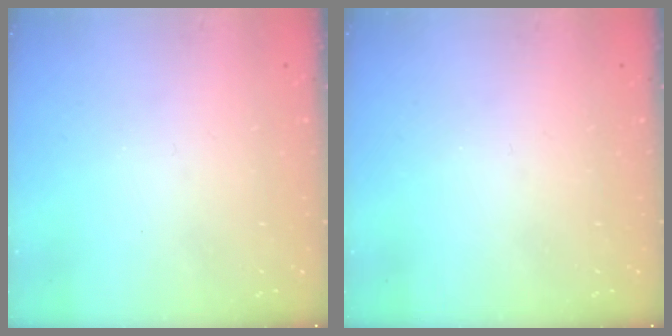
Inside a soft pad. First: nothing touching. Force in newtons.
{"total": 0.0}